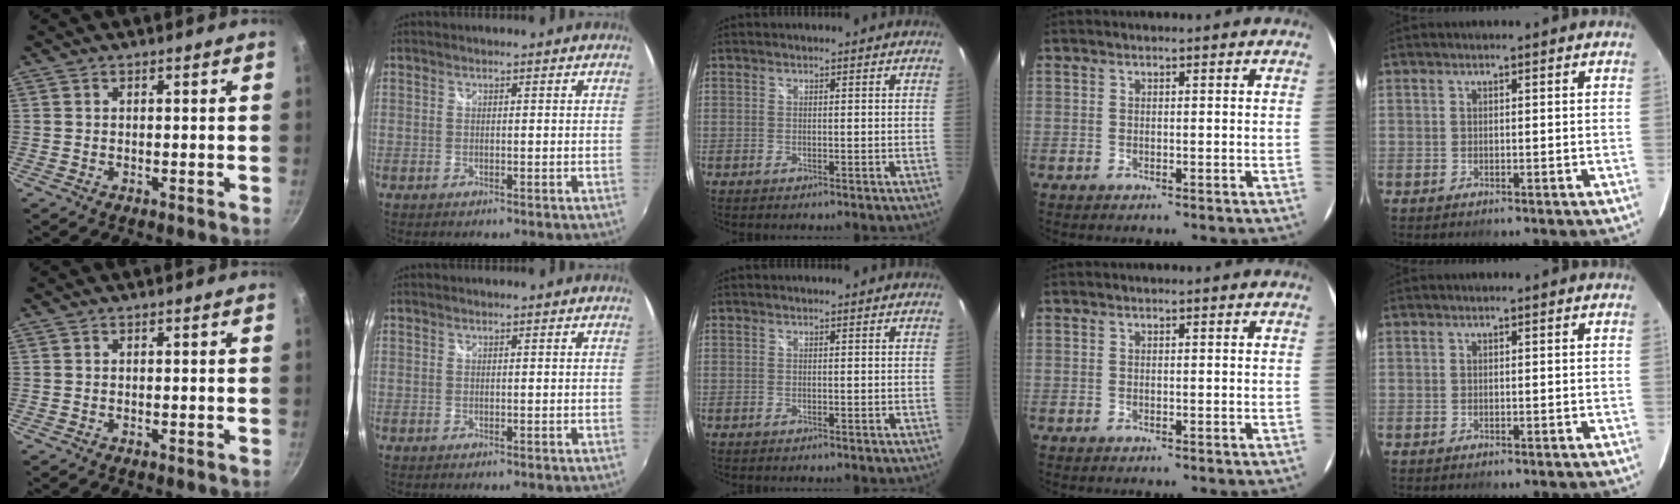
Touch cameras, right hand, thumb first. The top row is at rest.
{}